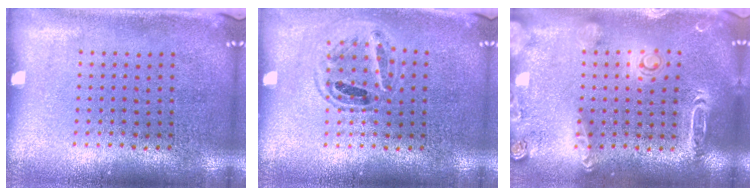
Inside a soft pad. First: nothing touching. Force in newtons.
{"total": 1.0, "press": 1.0, "slide": 0.3}
{"total": 2.0, "press": 1.9, "slide": 0.5}